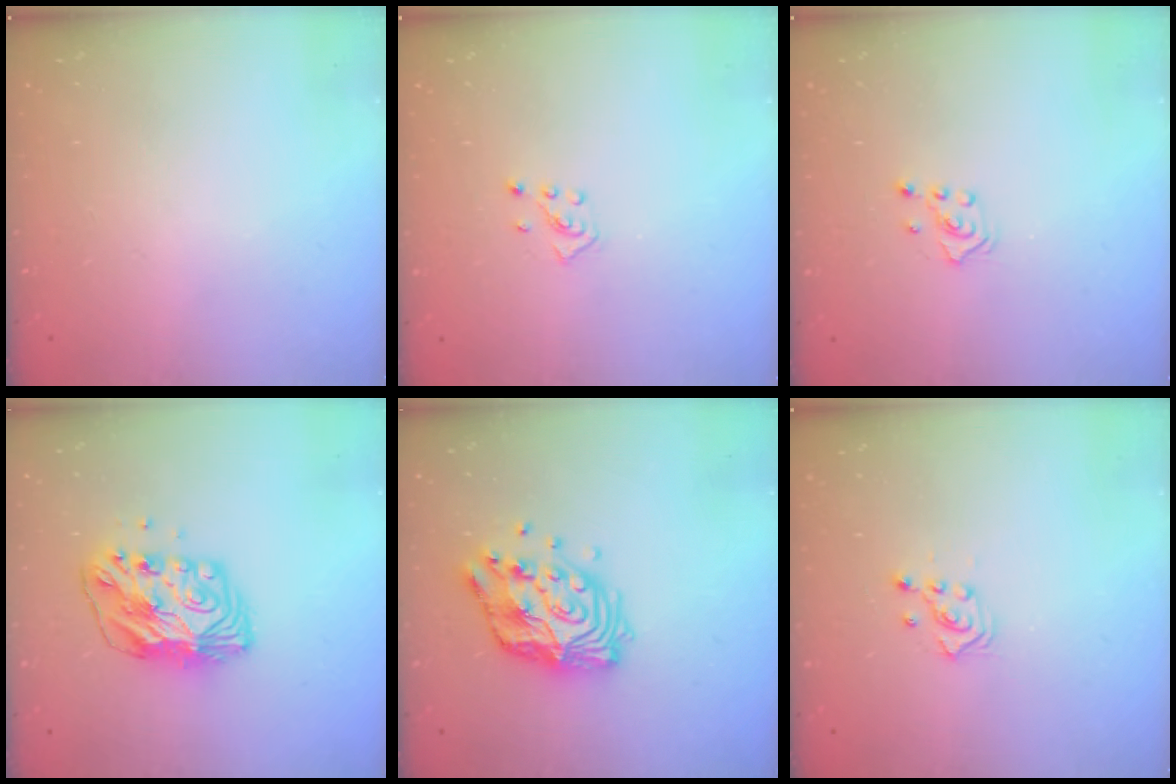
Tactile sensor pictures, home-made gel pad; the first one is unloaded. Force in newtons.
{"total": 2.5, "press": 2.4, "slide": 0.7}
{"total": 2.4, "press": 2.2, "slide": 0.8}
{"total": 9.6, "press": 9.5, "slide": 1.0}
{"total": 13.3, "press": 13.2, "slide": 1.1}
{"total": 2.6, "press": 2.4, "slide": 1.0}